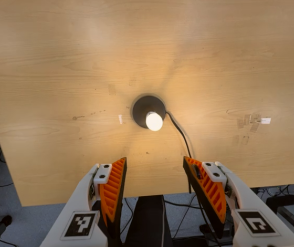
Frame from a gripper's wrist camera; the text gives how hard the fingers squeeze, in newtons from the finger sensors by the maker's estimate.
{"total": 0.0}